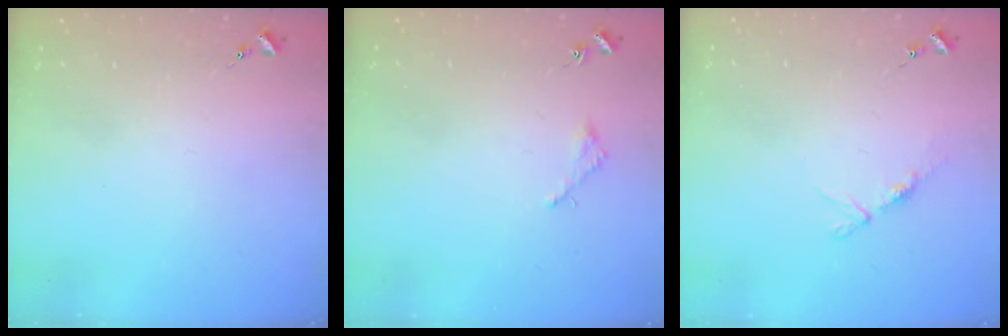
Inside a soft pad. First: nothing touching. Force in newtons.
{"total": 1.6, "press": 1.6, "slide": 0.2}
{"total": 5.5, "press": 5.4, "slide": 0.6}